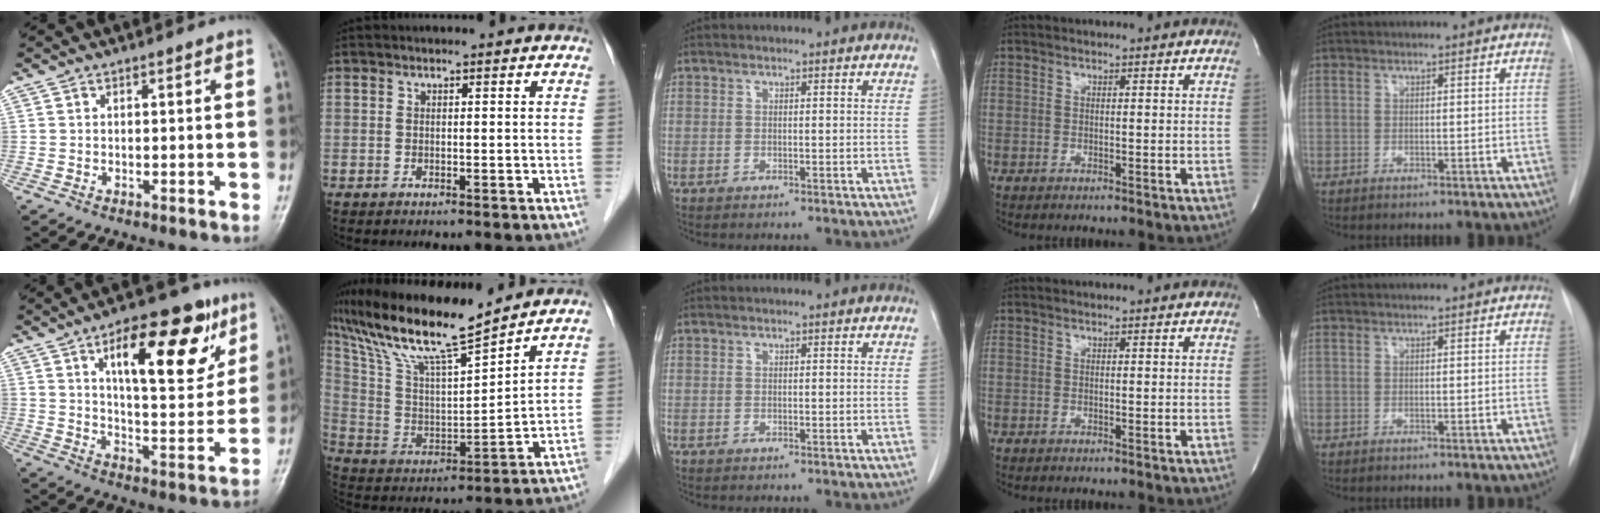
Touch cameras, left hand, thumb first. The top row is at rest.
{"thumb": {"total": 19.7, "force": [9.3, 8.0, 15.4], "torque": [-0.177, -0.032, 0.143]}, "index": {"total": 16.1, "force": [13.5, 0.3, 8.8], "torque": [-0.174, 0.010, 0.254]}}